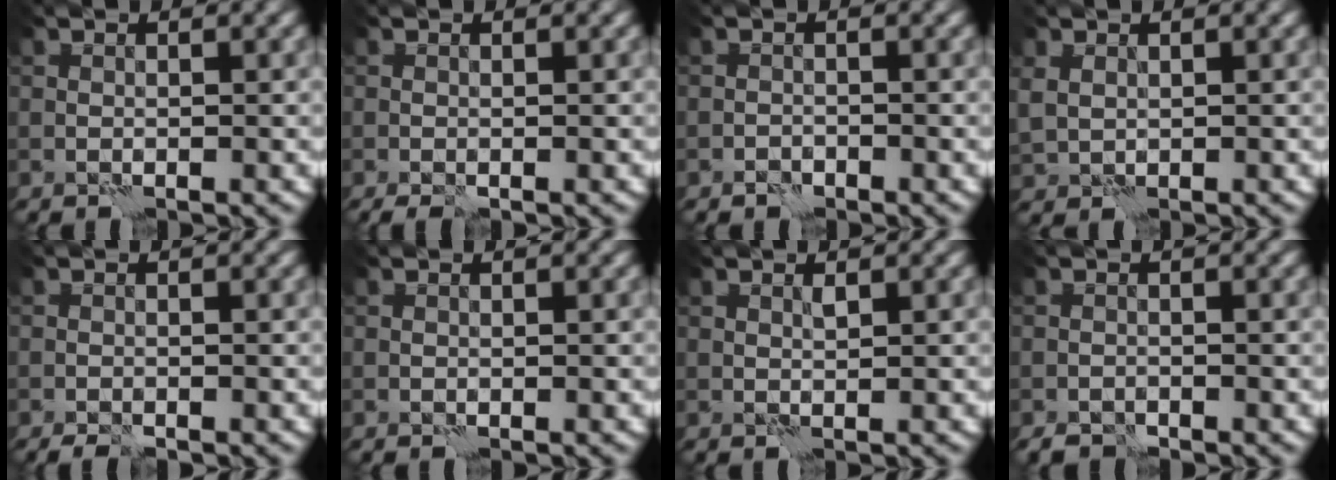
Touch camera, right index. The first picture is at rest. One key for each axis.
{"total": 1.2, "fx": -0.7, "fy": 0.2, "fz": 0.9, "tx": -0.023, "ty": -0.002, "tz": -0.013}
{"total": 0.6, "fx": -0.5, "fy": 0.2, "fz": -0.1, "tx": 0.005, "ty": 0.003, "tz": -0.010}
{"total": 1.4, "fx": 0.6, "fy": 1.1, "fz": 0.5, "tx": -0.014, "ty": -0.003, "tz": 0.016}
{"total": 1.3, "fx": -1.1, "fy": 0.1, "fz": 0.7, "tx": -0.023, "ty": 0.000, "tz": -0.021}
{"total": 0.0}
{"total": 0.6, "fx": 0.6, "fy": 0.0, "fz": 0.1, "tx": -0.001, "ty": -0.002, "tz": 0.010}
{"total": 1.4, "fx": -1.3, "fy": 0.4, "fz": 0.1, "tx": -0.005, "ty": -0.001, "tz": -0.026}